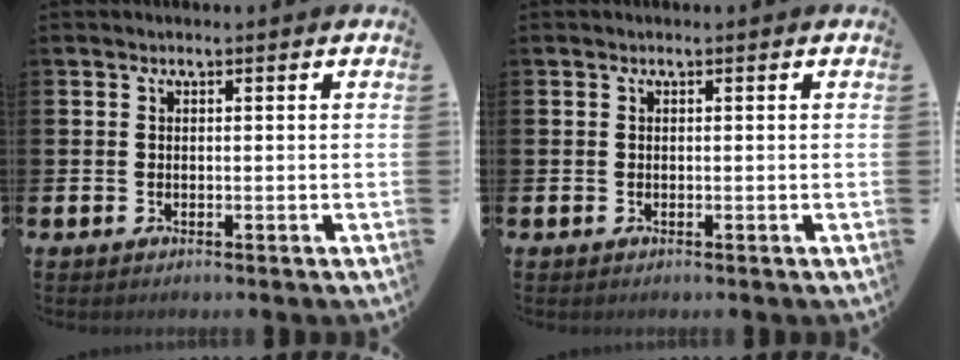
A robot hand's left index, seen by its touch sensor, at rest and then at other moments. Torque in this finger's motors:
{"motor_torque": [0.00, 0.00, 0.00, 0.01]}